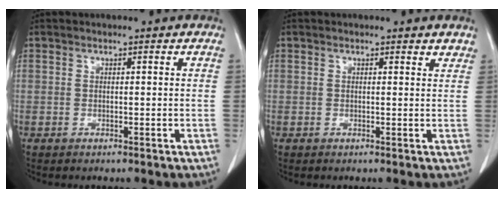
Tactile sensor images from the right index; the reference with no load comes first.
{"total": 1.4, "force": [1.4, 0.4, 0.3], "torque": [-0.005, -0.005, 0.009]}